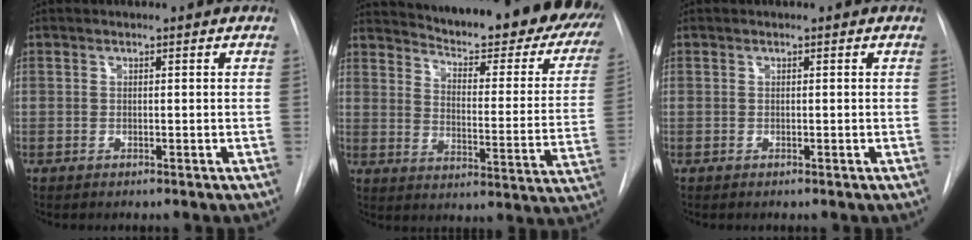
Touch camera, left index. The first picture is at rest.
{"total": 30.0, "force": [26.1, 5.8, 13.7], "torque": [-0.198, -0.111, 0.308]}
{"total": 0.0}